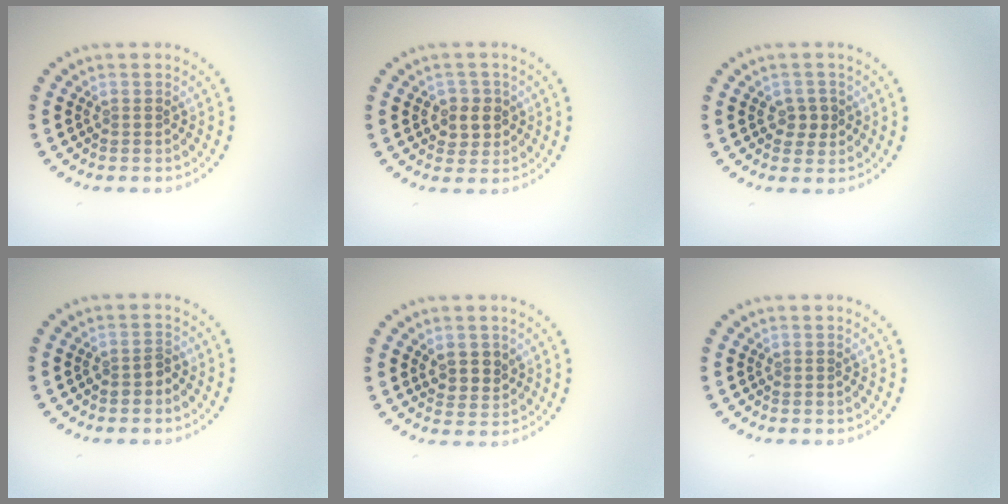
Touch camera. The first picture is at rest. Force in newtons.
{"total": 2.4, "press": 2.2, "slide": 0.7}
{"total": 1.9, "press": 1.8, "slide": 0.6}
{"total": 1.1, "press": 1.0, "slide": 0.4}
{"total": 2.3, "press": 2.1, "slide": 0.8}
{"total": 0.0}